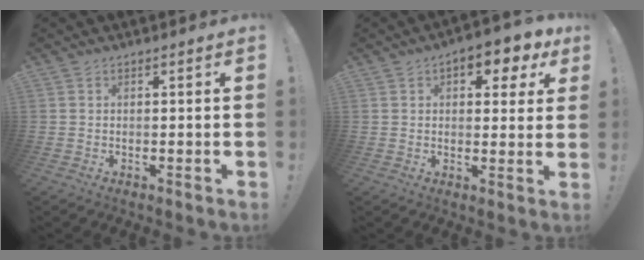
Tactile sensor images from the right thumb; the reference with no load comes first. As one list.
[{"total": 8.1, "force": [4.0, 4.3, 5.6], "torque": [-0.063, -0.016, 0.065]}]